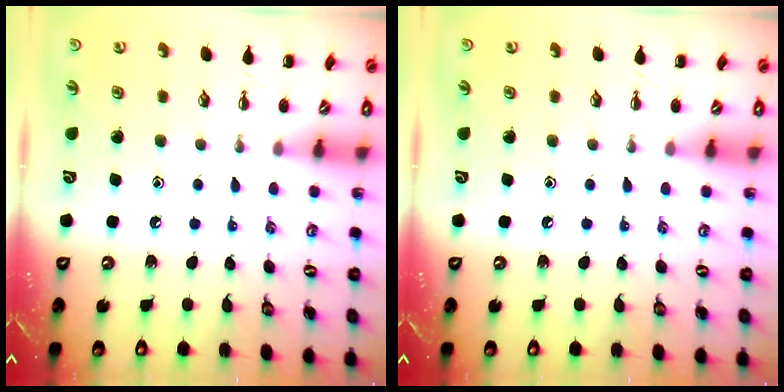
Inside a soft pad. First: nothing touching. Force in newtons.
{"total": 0.0}